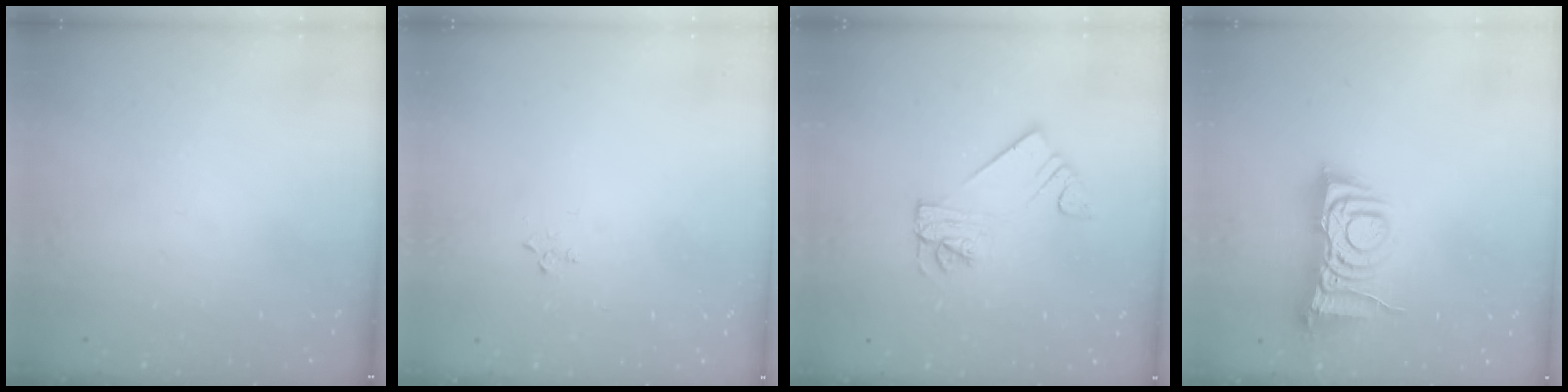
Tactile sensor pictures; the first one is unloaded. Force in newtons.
{"total": 2.9, "press": 2.8, "slide": 0.4}
{"total": 5.9, "press": 5.9, "slide": 0.7}
{"total": 8.9, "press": 8.9, "slide": 1.1}